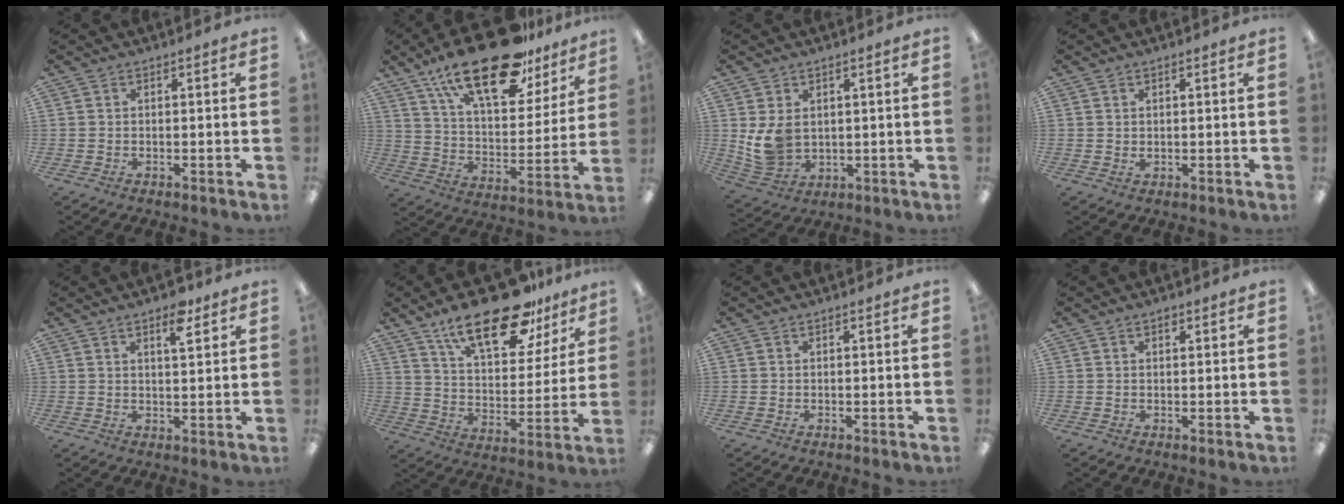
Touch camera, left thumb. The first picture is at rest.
{"total": 24.0, "force": [16.6, 9.5, 14.5], "torque": [-0.237, -0.093, 0.283]}
{"total": 7.5, "force": [1.9, 5.6, 4.5], "torque": [-0.092, -0.006, 0.039]}
{"total": 0.8, "force": [0.5, 0.5, 0.4], "torque": [-0.009, 0.002, 0.009]}
{"total": 5.9, "force": [3.8, 1.9, 4.1], "torque": [-0.051, -0.016, 0.057]}
{"total": 21.8, "force": [15.0, 8.8, 13.1], "torque": [-0.209, -0.079, 0.255]}
{"total": 0.0}
{"total": 1.1, "force": [0.7, 0.6, 0.5], "torque": [-0.011, 0.003, 0.012]}